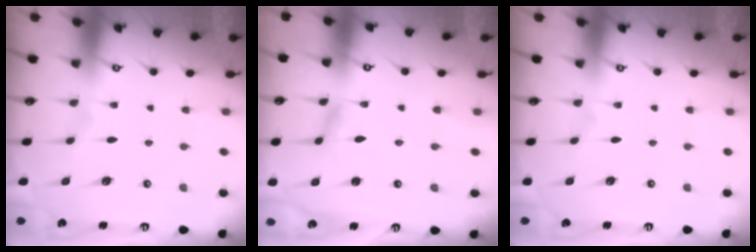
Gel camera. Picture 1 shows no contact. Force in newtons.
{"total": 2.4, "press": 2.4, "slide": 0.3}
{"total": 0.0}